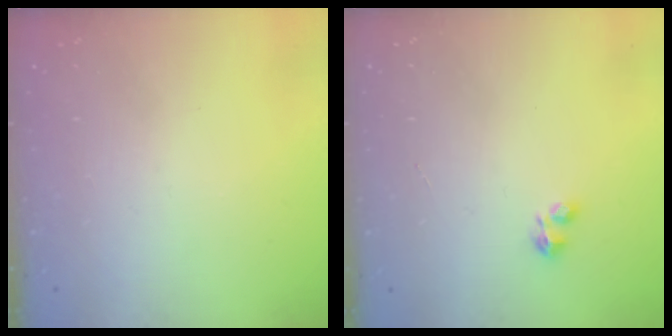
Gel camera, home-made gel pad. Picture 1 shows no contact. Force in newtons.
{"total": 1.5, "press": 1.5, "slide": 0.3}